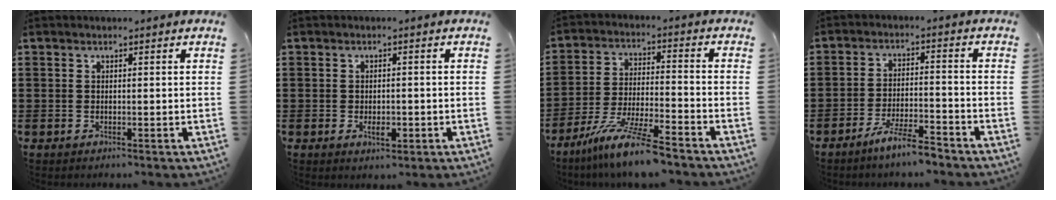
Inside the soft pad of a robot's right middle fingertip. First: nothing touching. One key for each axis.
{"total": 2.4, "fx": -0.9, "fy": 1.2, "fz": 1.9, "tx": -0.027, "ty": -0.002, "tz": -0.017}
{"total": 10.2, "fx": -8.3, "fy": 0.3, "fz": 5.9, "tx": -0.118, "ty": 0.002, "tz": -0.162}
{"total": 5.9, "fx": -5.1, "fy": 0.3, "fz": 3.0, "tx": -0.061, "ty": -0.004, "tz": -0.095}